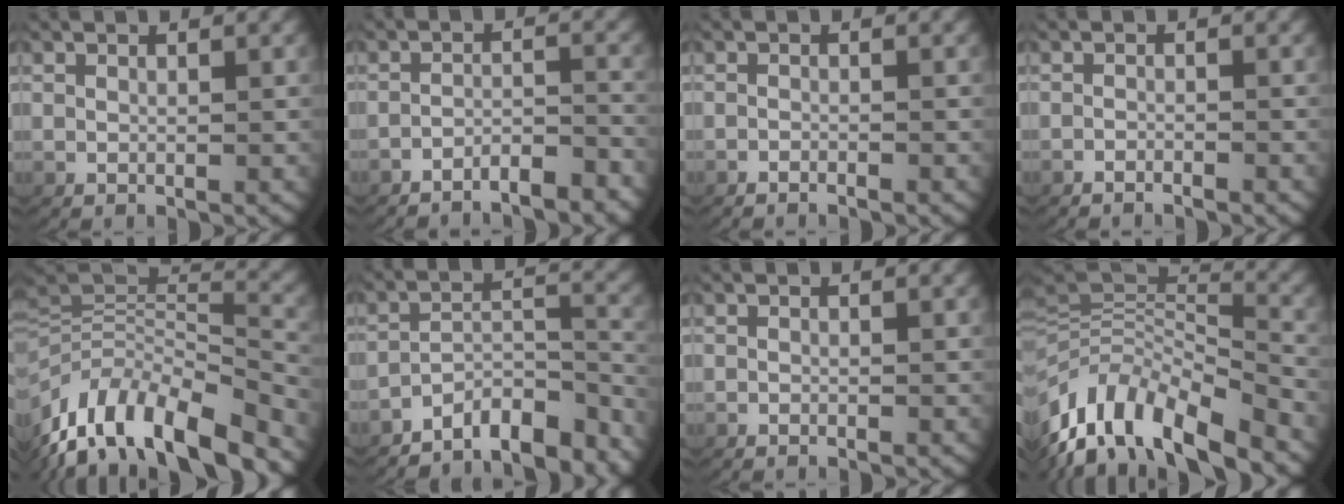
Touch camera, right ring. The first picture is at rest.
{"total": 4.6, "force": [-4.4, 1.0, 0.9], "torque": [-0.015, -0.012, -0.073]}
{"total": 1.2, "force": [-1.2, 0.1, 0.0], "torque": [-0.008, -0.009, -0.017]}
{"total": 1.6, "force": [-1.6, 0.2, 0.0], "torque": [-0.006, -0.010, -0.024]}
{"total": 15.7, "force": [-8.4, 10.1, 8.6], "torque": [-0.172, -0.046, -0.121]}
{"total": 8.2, "force": [-6.8, 3.0, 3.5], "torque": [-0.052, -0.021, -0.103]}
{"total": 0.6, "force": [-0.6, 0.0, 0.0], "torque": [-0.008, -0.006, -0.007]}
{"total": 15.2, "force": [-6.8, 10.4, 8.8], "torque": [-0.189, -0.048, -0.098]}